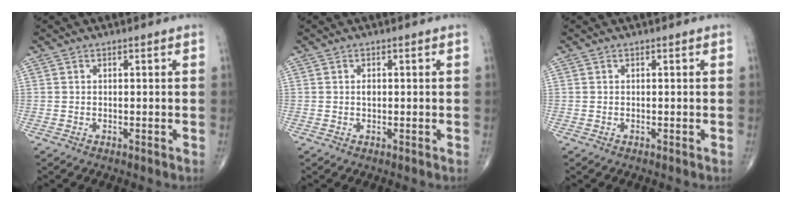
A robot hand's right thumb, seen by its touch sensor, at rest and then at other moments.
{"total": 1.0, "force": [0.1, 0.6, 0.7], "torque": [-0.011, 0.001, 0.000]}
{"total": 0.0}